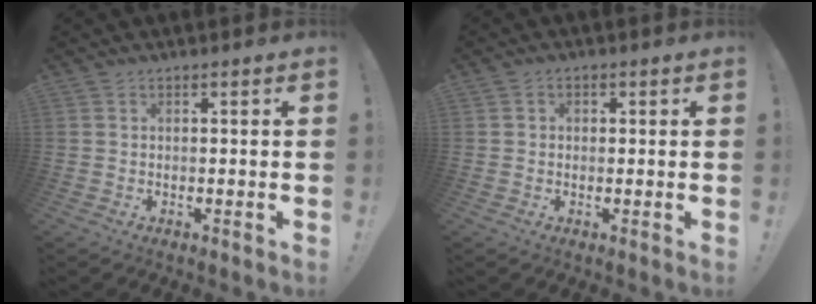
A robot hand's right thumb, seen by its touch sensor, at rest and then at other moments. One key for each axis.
{"total": 1.6, "fx": -0.2, "fy": 1.5, "fz": 0.6, "tx": -0.006, "ty": 0.004, "tz": -0.005}